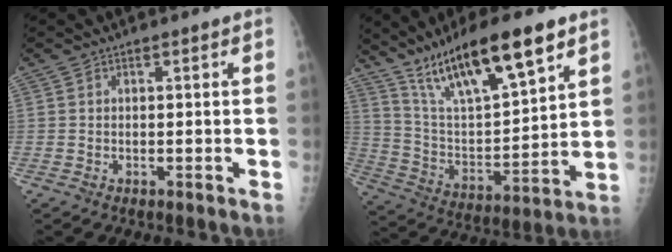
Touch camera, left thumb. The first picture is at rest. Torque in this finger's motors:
{"motor_torque": [1.30, -0.62, 1.26, -1.51, 0.48]}